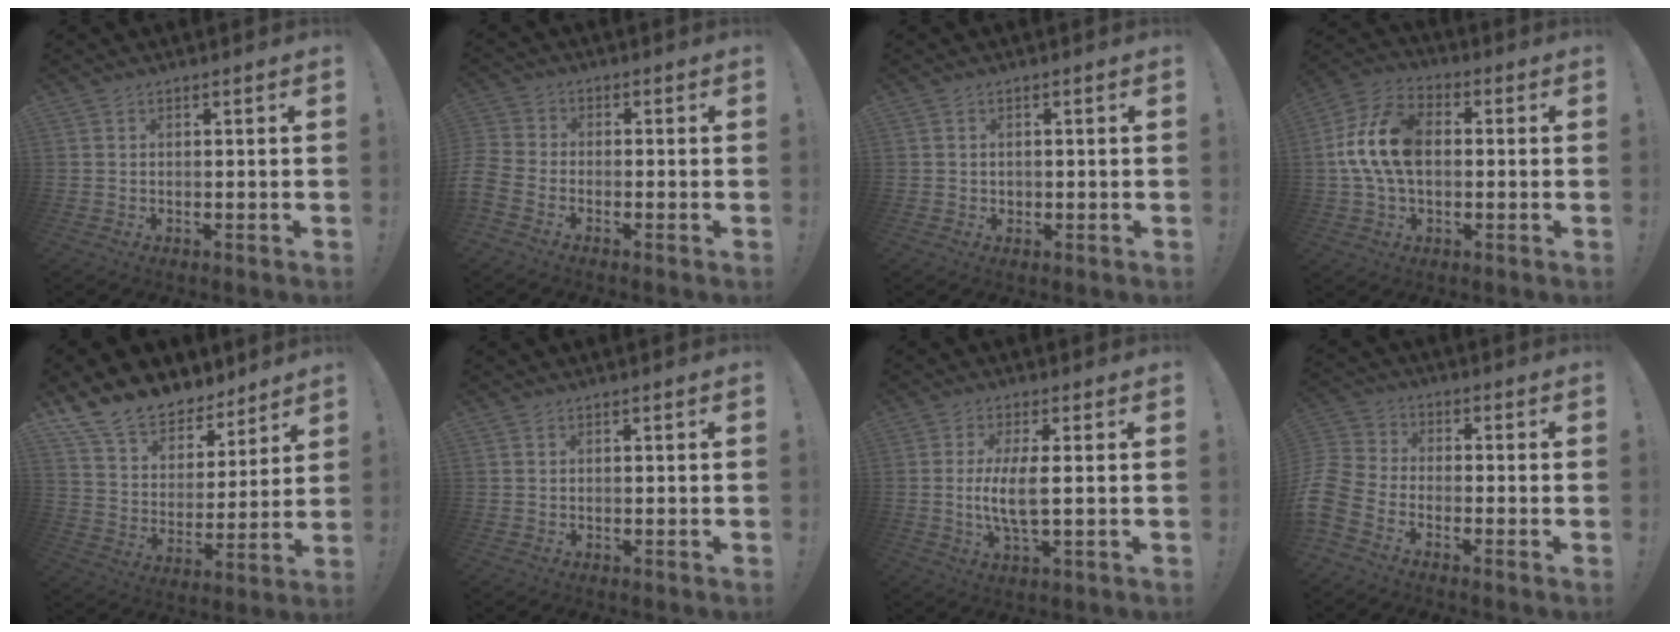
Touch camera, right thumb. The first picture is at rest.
{"total": 4.6, "force": [-3.0, 2.6, 2.4], "torque": [-0.063, 0.004, -0.056]}
{"total": 1.2, "force": [0.1, 1.1, 0.3], "torque": [0.001, 0.002, 0.001]}
{"total": 15.9, "force": [0.7, 10.3, 12.1], "torque": [-0.231, 0.009, 0.013]}
{"total": 14.1, "force": [11.6, 7.0, 3.8], "torque": [-0.075, -0.093, 0.217]}
{"total": 0.0}
{"total": 7.2, "force": [0.1, 1.6, 7.1], "torque": [-0.142, -0.011, -0.003]}
{"total": 9.1, "force": [-5.9, 5.3, 4.5], "torque": [-0.110, 0.028, -0.113]}